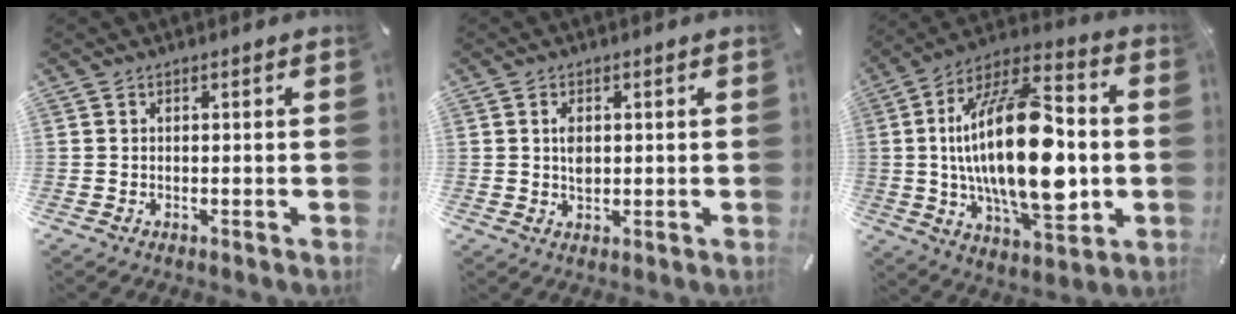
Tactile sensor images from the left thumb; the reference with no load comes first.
{"total": 3.1, "force": [0.4, 2.0, 2.4], "torque": [-0.043, 0.003, 0.004]}
{"total": 29.6, "force": [-1.0, 14.1, 26.0], "torque": [-0.503, -0.011, -0.023]}